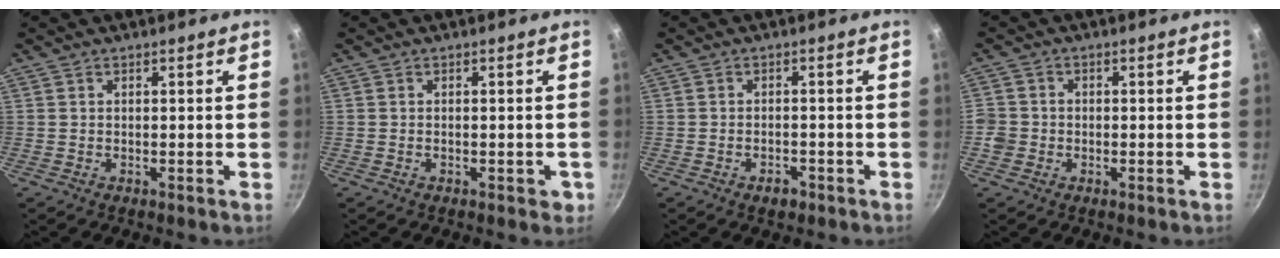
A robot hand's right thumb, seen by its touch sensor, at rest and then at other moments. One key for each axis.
{"total": 2.0, "fx": -0.7, "fy": 1.1, "fz": 1.5, "tx": -0.008, "ty": 0.006, "tz": -0.007}
{"total": 2.5, "fx": -1.6, "fy": 1.4, "fz": 1.3, "tx": -0.014, "ty": 0.014, "tz": -0.019}
{"total": 3.6, "fx": -1.1, "fy": 3.2, "fz": 1.1, "tx": -0.012, "ty": 0.013, "tz": -0.023}